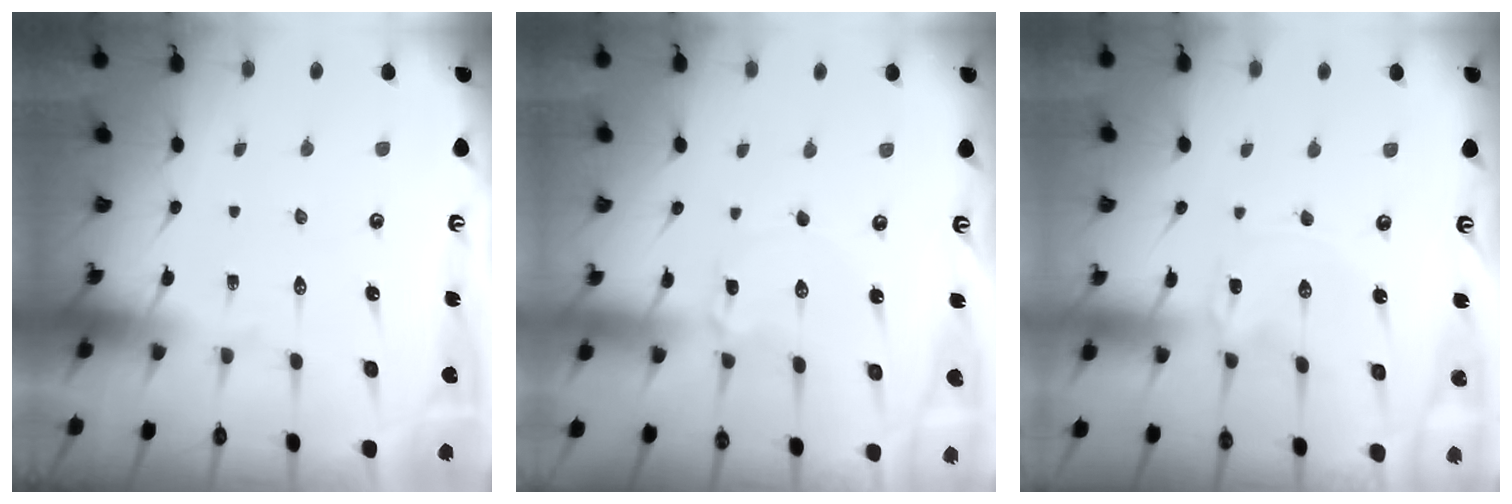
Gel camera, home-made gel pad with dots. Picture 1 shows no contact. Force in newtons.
{"total": 2.0, "press": 2.0, "slide": 0.2}
{"total": 1.1, "press": 1.1, "slide": 0.2}